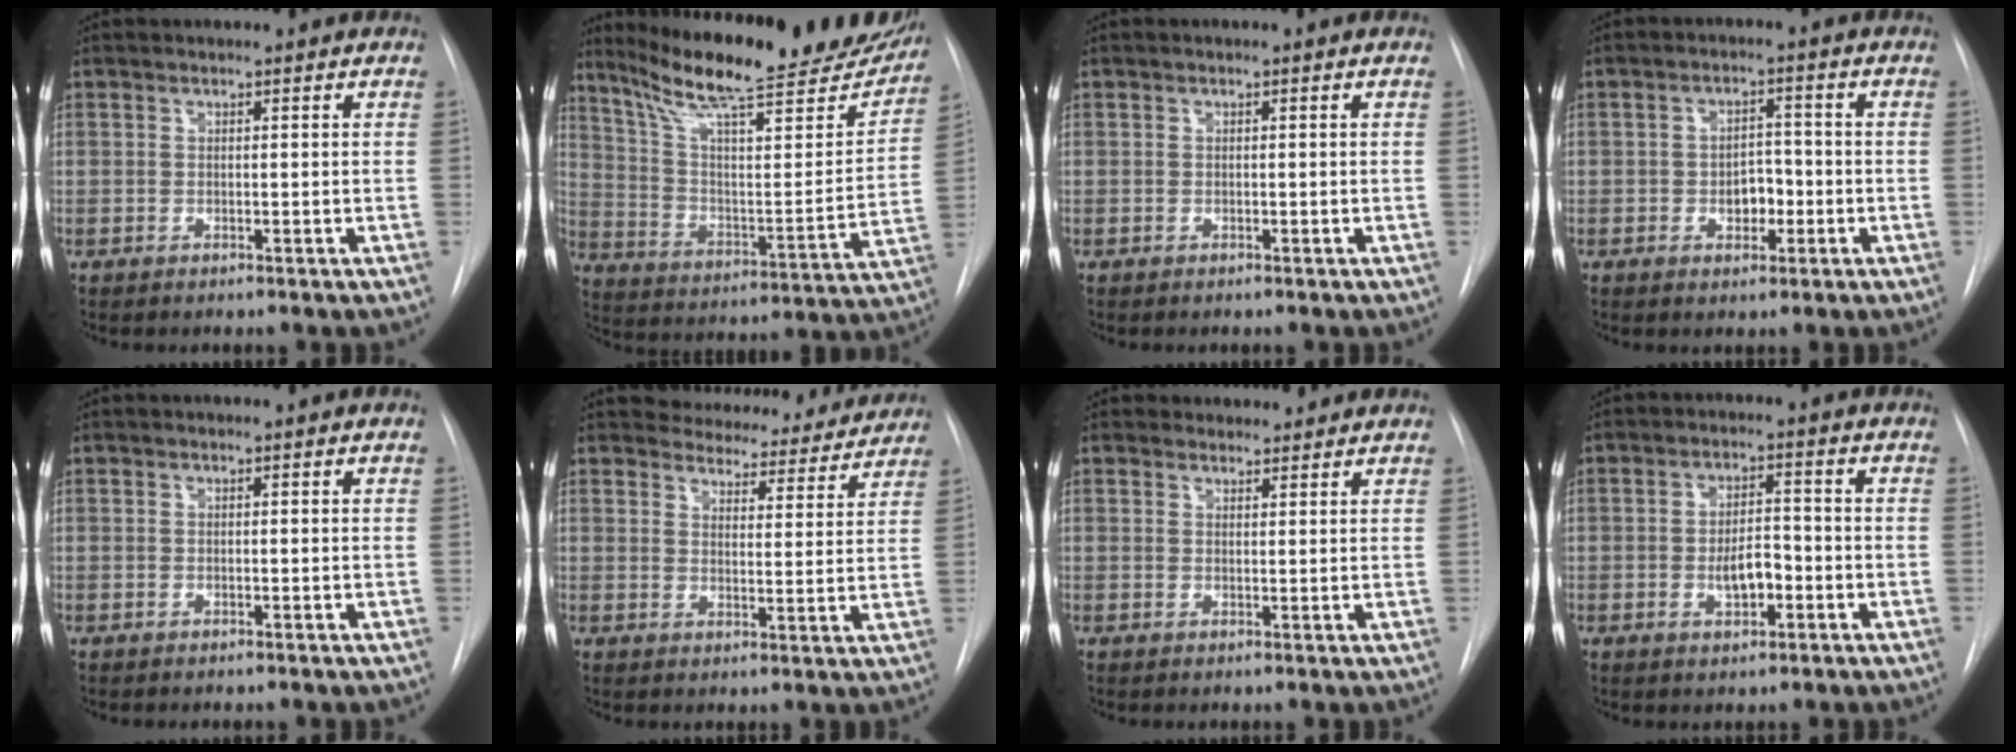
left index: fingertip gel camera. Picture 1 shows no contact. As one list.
[{"total": 27.5, "force": [23.1, 4.4, 14.1], "torque": [-0.223, -0.053, 0.323]}, {"total": 0.0}, {"total": 4.0, "force": [-1.5, 2.5, 2.7], "torque": [-0.034, 0.003, -0.021]}, {"total": 0.0}, {"total": 13.1, "force": [12.4, 3.8, 1.6], "torque": [0.008, -0.022, 0.136]}, {"total": 3.2, "force": [2.9, 1.3, -0.3], "torque": [0.010, 0.009, 0.034]}, {"total": 4.7, "force": [-1.9, 2.0, 3.7], "torque": [-0.061, 0.000, -0.029]}]